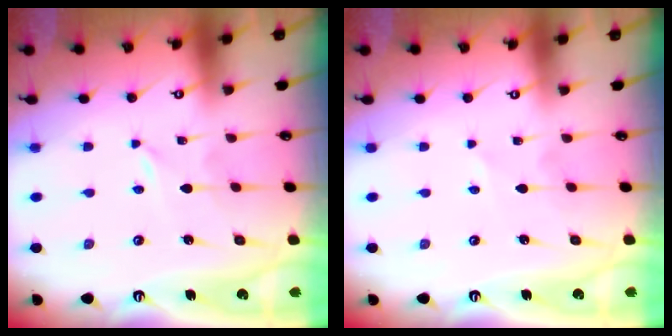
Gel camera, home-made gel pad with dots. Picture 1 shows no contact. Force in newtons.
{"total": 0.9, "press": 0.9, "slide": 0.2}